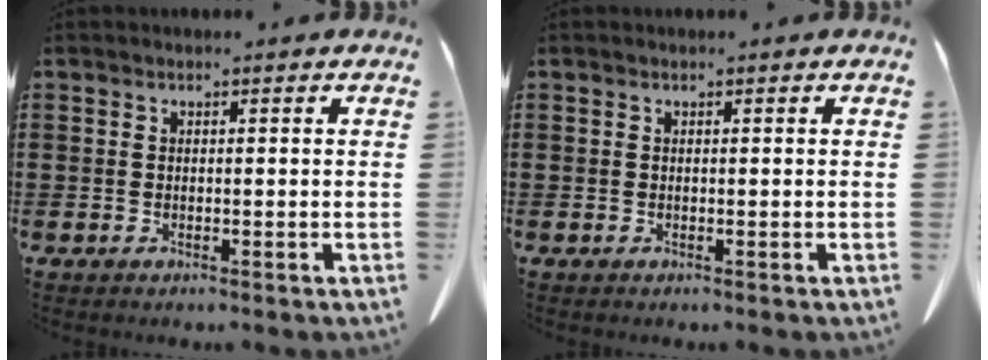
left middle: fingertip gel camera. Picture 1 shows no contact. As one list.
[{"total": 0.0}]